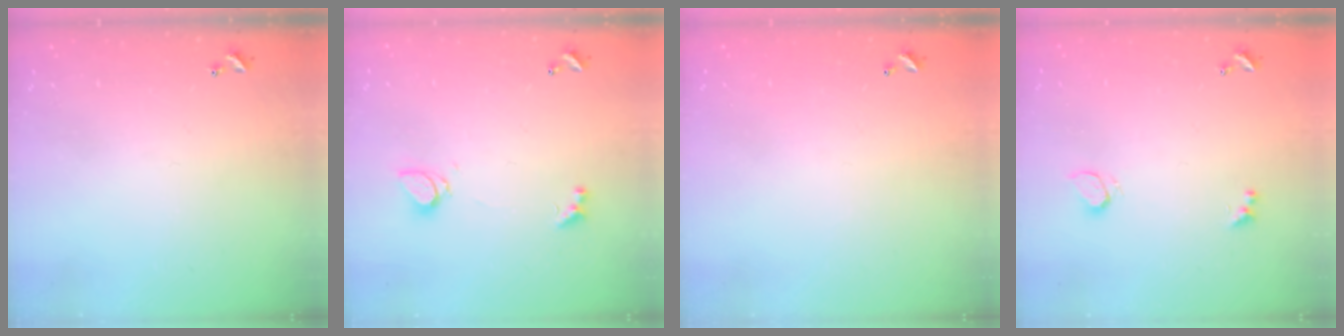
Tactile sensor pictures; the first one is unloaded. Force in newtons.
{"total": 1.4, "press": 1.3, "slide": 0.4}
{"total": 2.7, "press": 2.7, "slide": 0.1}
{"total": 1.4, "press": 0.7, "slide": 1.2}